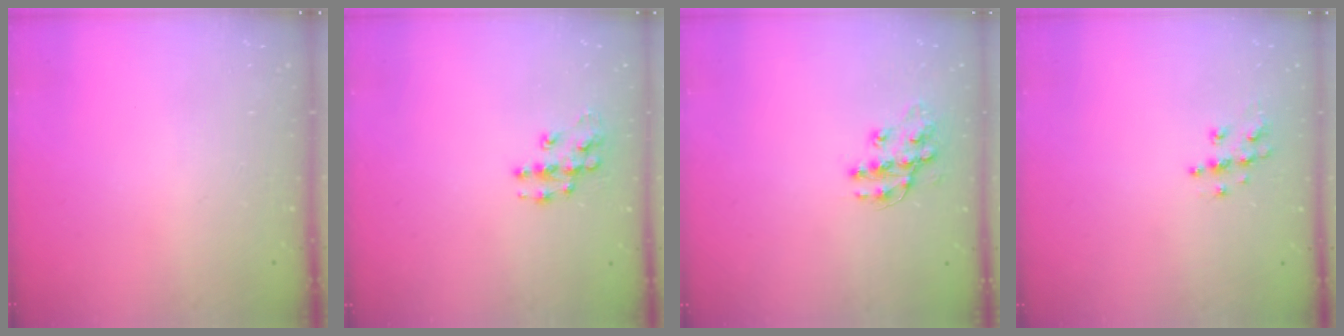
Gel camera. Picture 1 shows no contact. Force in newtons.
{"total": 9.2, "press": 9.2, "slide": 0.5}
{"total": 12.2, "press": 12.2, "slide": 0.9}
{"total": 7.4, "press": 7.4, "slide": 0.2}